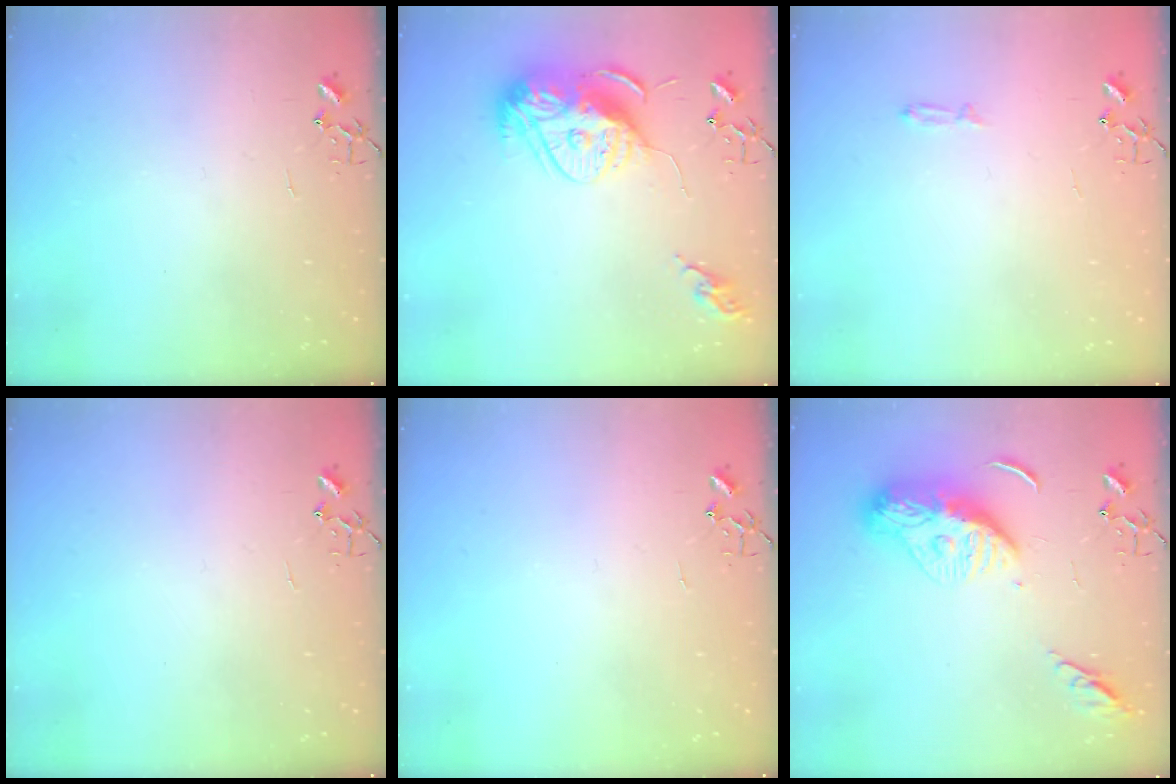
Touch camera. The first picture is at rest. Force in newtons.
{"total": 16.2, "press": 16.1, "slide": 1.3}
{"total": 3.0, "press": 2.9, "slide": 0.5}
{"total": 0.0}
{"total": 0.0}
{"total": 13.0, "press": 13.0, "slide": 1.1}